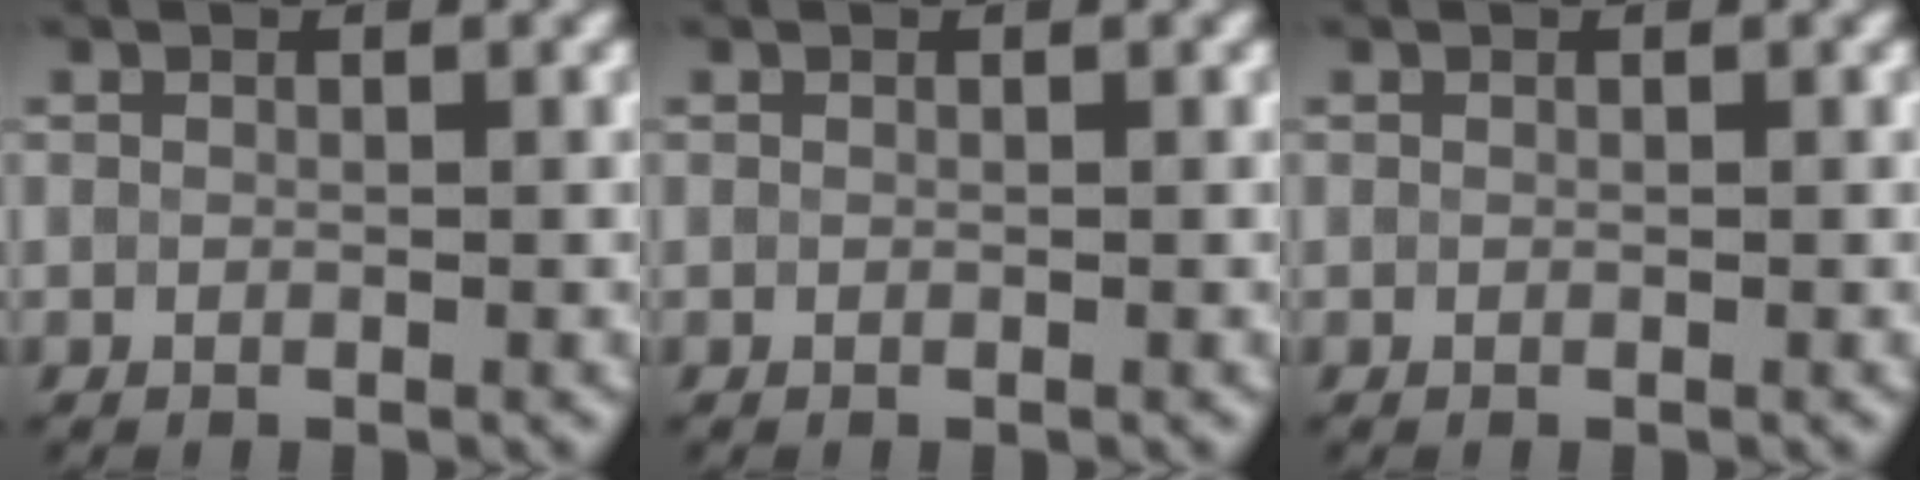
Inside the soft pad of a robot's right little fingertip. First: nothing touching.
{"total": 0.0}
{"total": 0.0}